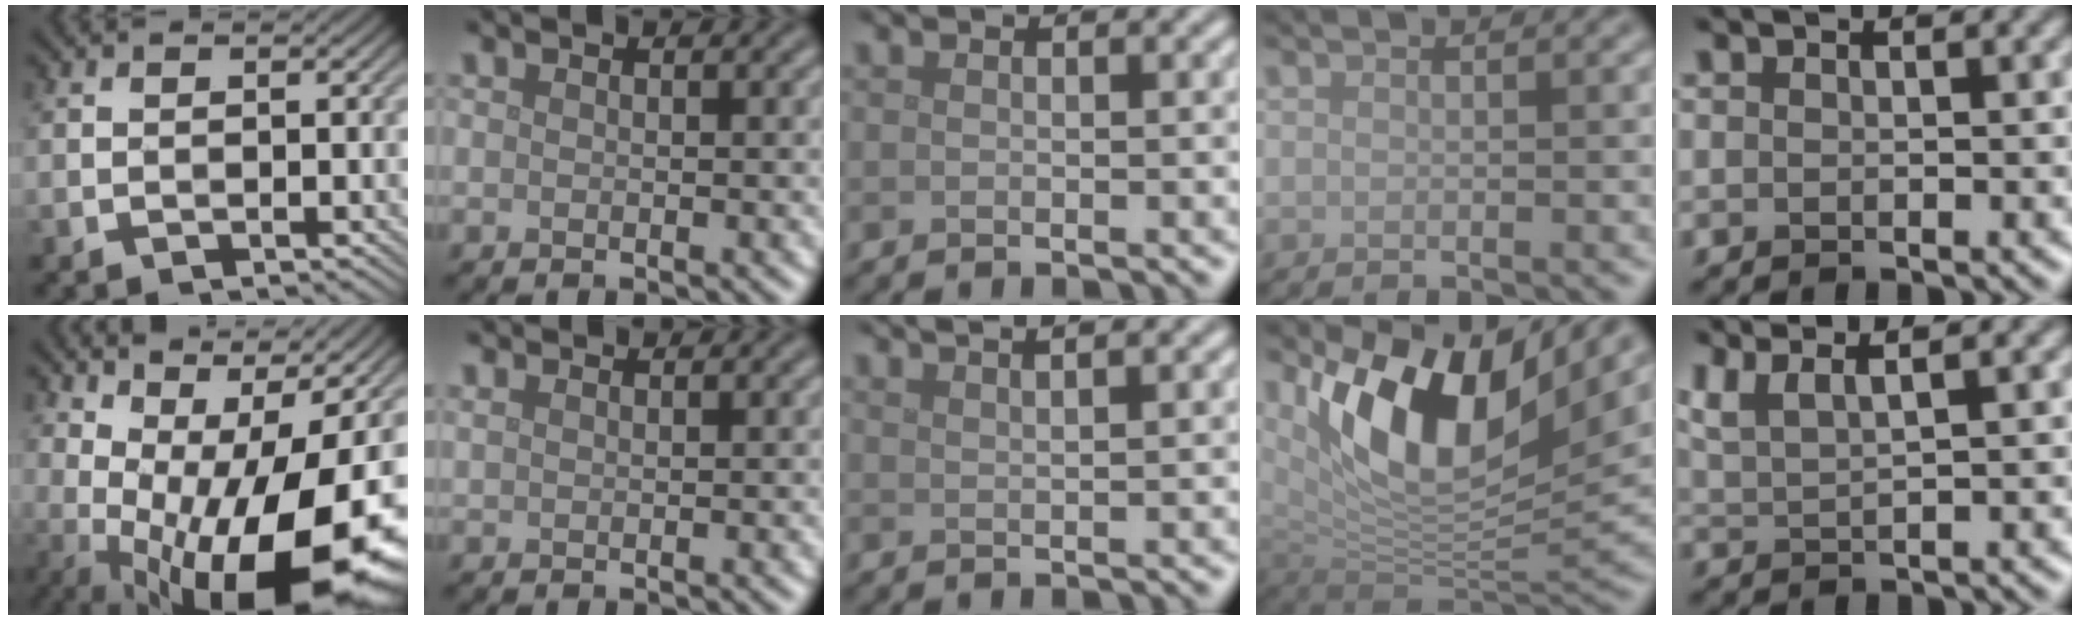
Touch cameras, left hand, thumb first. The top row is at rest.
{"thumb": {"total": 18.5, "force": [-2.1, 8.2, 16.5], "torque": [-0.210, 0.000, -0.016]}, "index": {"total": 1.7, "force": [1.5, 0.5, 0.5], "torque": [-0.020, 0.005, 0.027]}, "middle": {"total": 3.9, "force": [2.7, 1.5, 2.3], "torque": [0.000, 0.026, 0.003]}, "ring": {"total": 12.3, "force": [4.6, 5.6, 9.9], "torque": [-0.171, -0.013, 0.087]}, "little": {"total": 2.8, "force": [1.9, 0.5, 2.0], "torque": [-0.046, 0.013, 0.037]}}